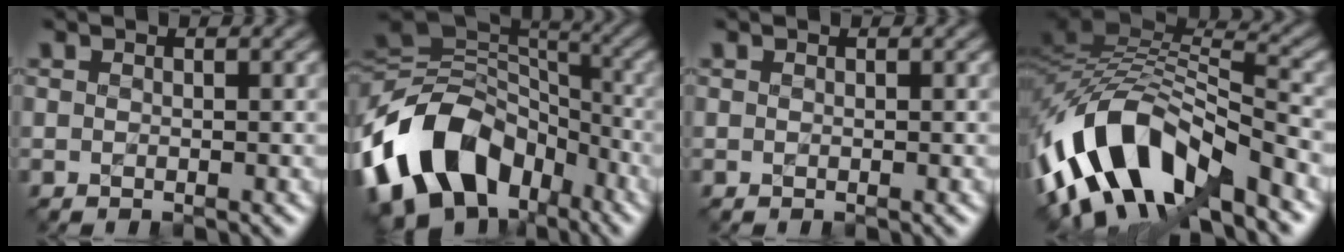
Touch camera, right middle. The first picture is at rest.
{"total": 13.5, "force": [-6.3, 9.4, 7.3], "torque": [-0.146, 0.018, -0.120]}
{"total": 0.0}
{"total": 12.3, "force": [-6.4, 5.6, 8.9], "torque": [-0.160, 0.016, -0.120]}